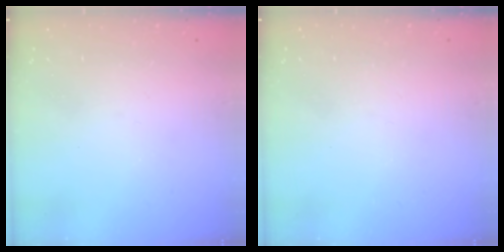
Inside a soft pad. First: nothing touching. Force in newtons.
{"total": 0.0}